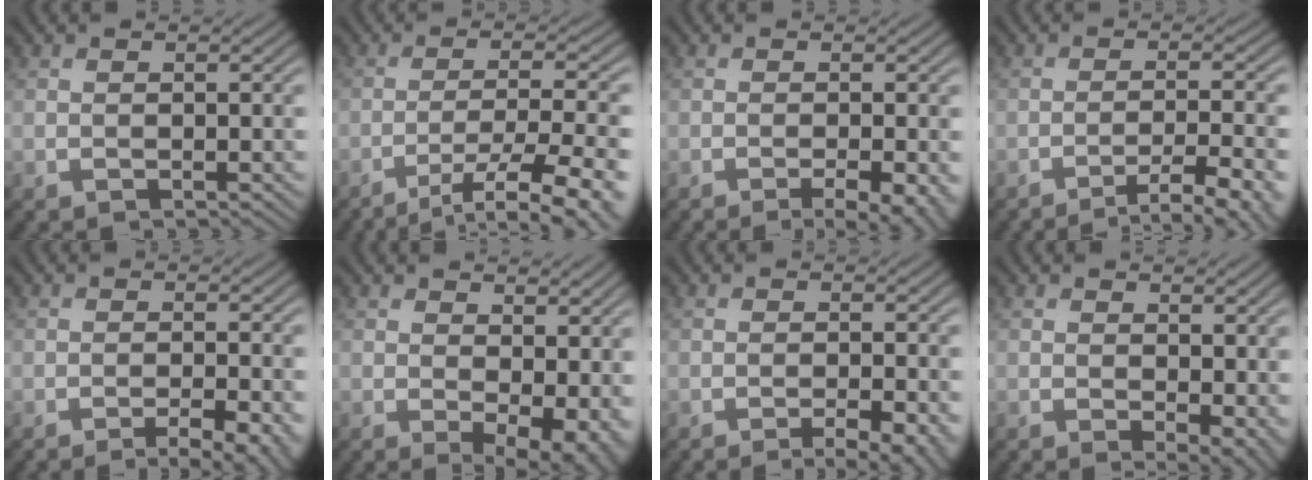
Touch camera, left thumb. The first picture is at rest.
{"total": 11.5, "force": [-7.9, 2.0, 8.1], "torque": [-0.130, 0.001, -0.098]}
{"total": 4.2, "force": [-2.1, 0.6, 3.5], "torque": [-0.049, 0.006, -0.031]}
{"total": 8.5, "force": [-6.3, 1.2, 5.6], "torque": [-0.086, 0.007, -0.079]}
{"total": 5.1, "force": [-3.1, 0.8, 3.9], "torque": [-0.056, 0.008, -0.046]}
{"total": 7.0, "force": [1.1, 3.7, 5.8], "torque": [-0.077, -0.009, 0.025]}
{"total": 4.4, "force": [-2.5, 0.7, 3.6], "torque": [-0.048, 0.006, -0.036]}
{"total": 4.6, "force": [0.2, 2.2, 4.0], "torque": [-0.057, -0.005, 0.011]}